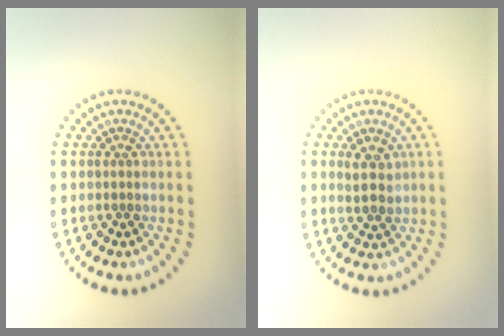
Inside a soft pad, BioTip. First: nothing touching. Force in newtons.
{"total": 2.2, "press": 2.1, "slide": 0.7}